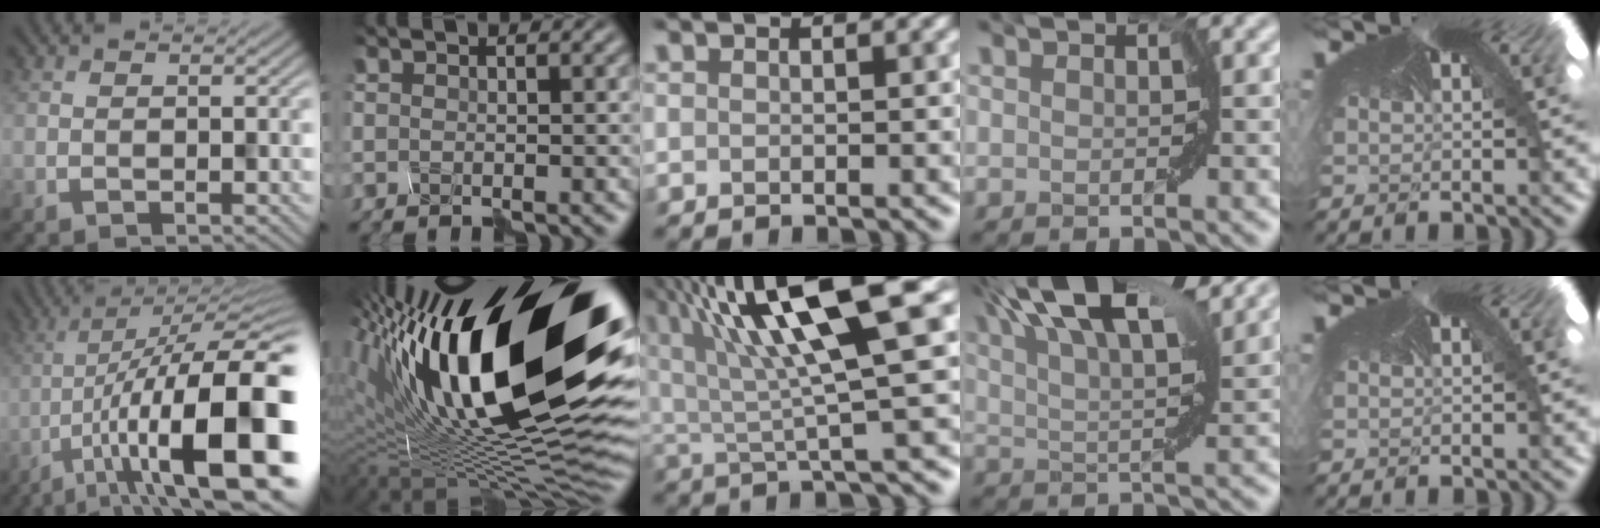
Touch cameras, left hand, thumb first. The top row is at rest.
{"thumb": {"total": 18.5, "force": [-6.4, 6.9, 15.9], "torque": [-0.250, -0.004, -0.107]}, "index": {"total": 21.1, "force": [5.4, 8.4, 18.6], "torque": [-0.325, 0.038, 0.095]}, "middle": {"total": 13.3, "force": [5.8, 2.9, 11.7], "torque": [-0.197, 0.015, 0.104]}, "ring": {"total": 10.6, "force": [7.2, 2.7, 7.3], "torque": [-0.123, 0.038, 0.104]}}